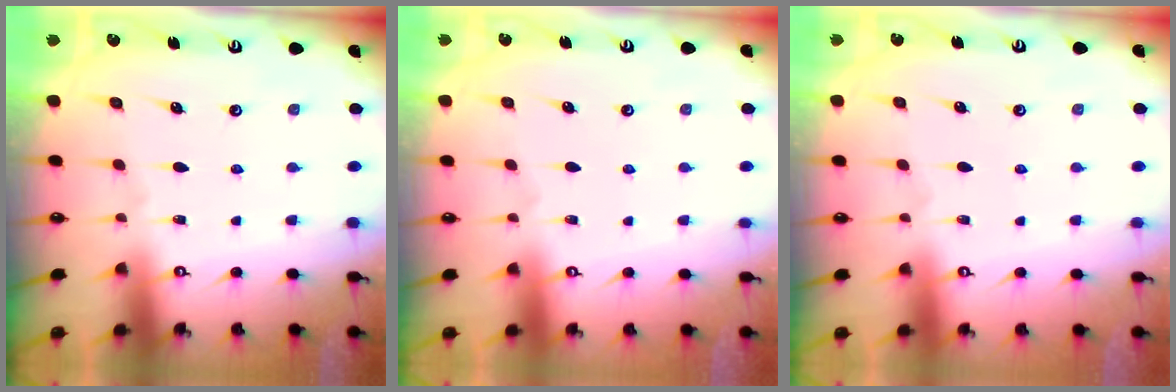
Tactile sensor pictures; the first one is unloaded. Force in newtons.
{"total": 0.0}
{"total": 0.0}